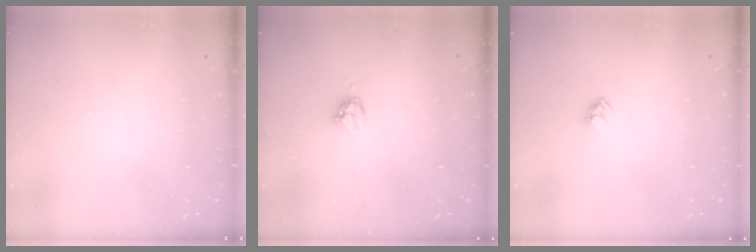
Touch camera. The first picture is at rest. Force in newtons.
{"total": 4.6, "press": 4.6, "slide": 0.5}
{"total": 2.5, "press": 2.5, "slide": 0.1}